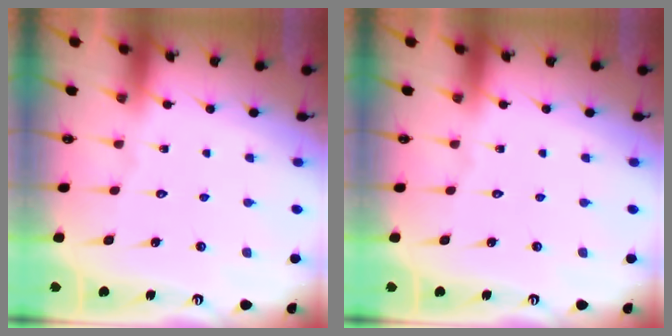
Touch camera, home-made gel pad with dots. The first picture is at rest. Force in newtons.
{"total": 0.0}